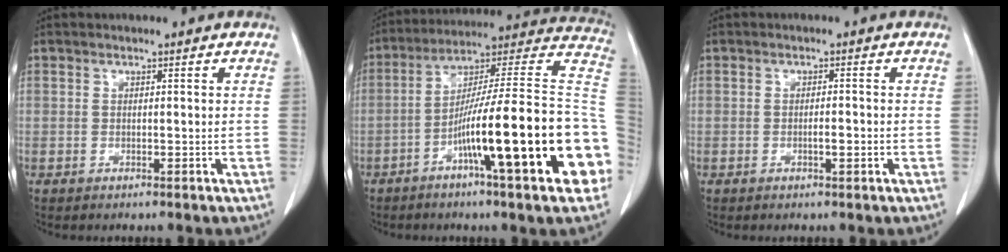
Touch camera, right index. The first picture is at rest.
{"total": 25.7, "force": [-8.0, 1.4, 24.4], "torque": [-0.276, 0.014, -0.129]}
{"total": 1.7, "force": [-0.5, 0.2, 1.6], "torque": [-0.028, 0.000, -0.009]}